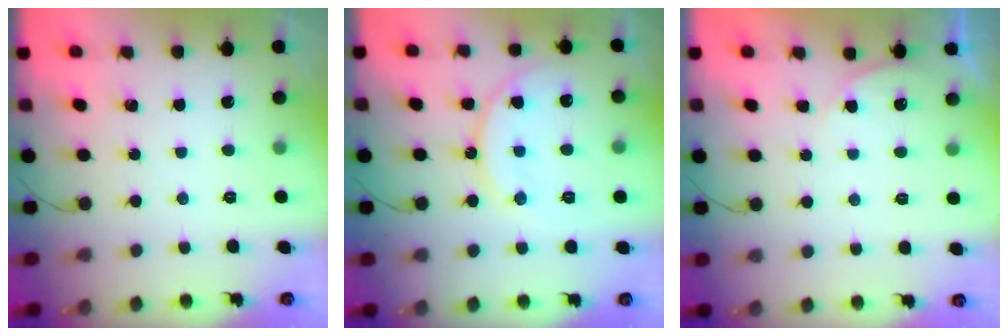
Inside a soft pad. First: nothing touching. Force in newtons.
{"total": 13.1, "press": 13.1, "slide": 1.3}
{"total": 3.9, "press": 3.8, "slide": 0.5}